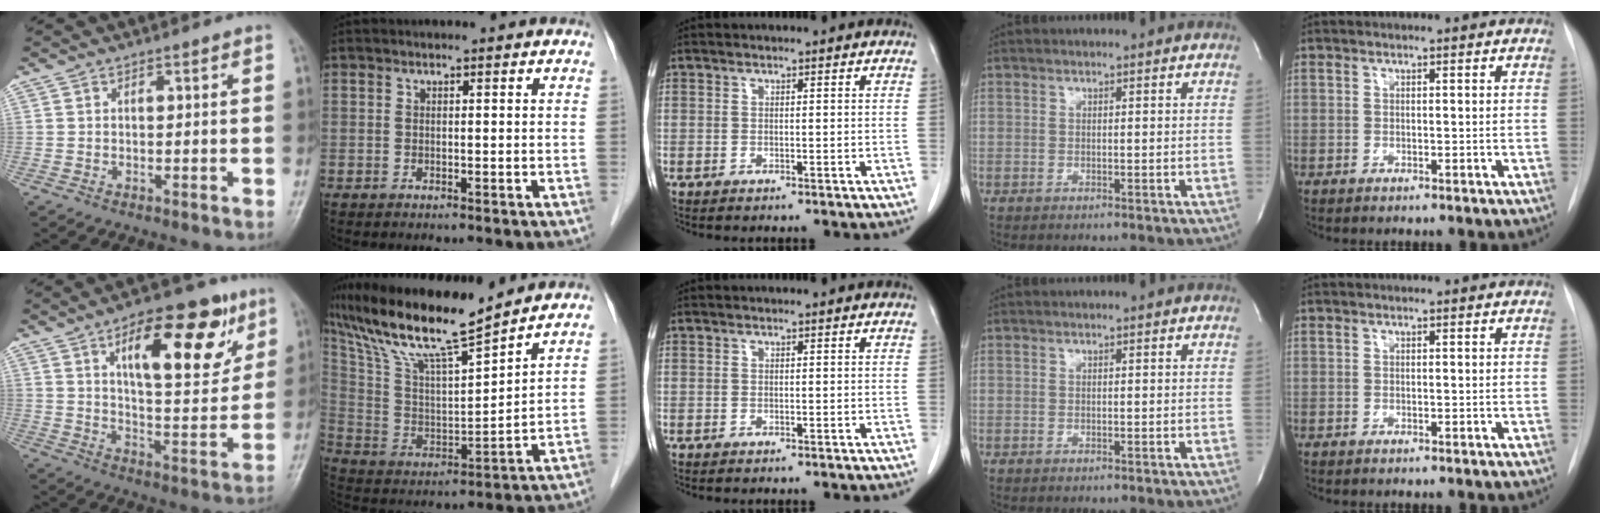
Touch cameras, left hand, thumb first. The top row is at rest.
{"thumb": {"total": 19.7, "force": [9.3, 8.0, 15.4], "torque": [-0.177, -0.032, 0.143]}, "index": {"total": 16.1, "force": [13.5, 0.3, 8.8], "torque": [-0.174, 0.010, 0.254]}}